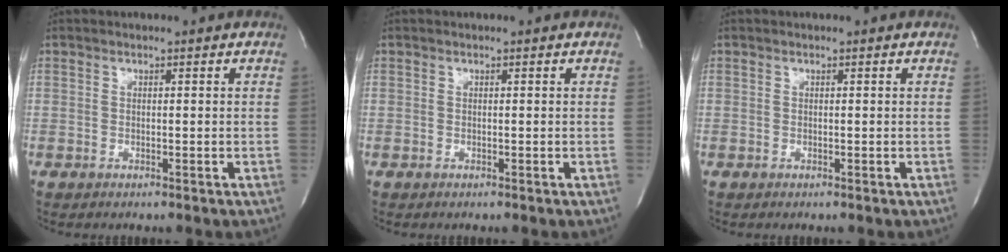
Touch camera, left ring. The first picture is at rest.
{"total": 0.0}
{"total": 0.0}